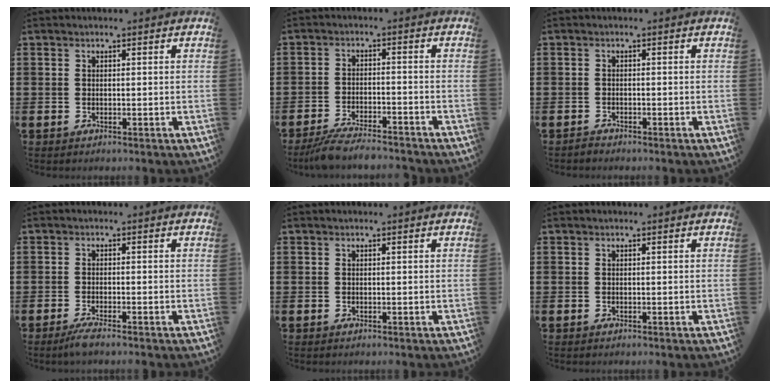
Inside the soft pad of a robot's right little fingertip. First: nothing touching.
{"total": 4.3, "force": [-4.0, 0.1, 1.6], "torque": [-0.033, -0.005, -0.078]}
{"total": 0.7, "force": [-0.7, 0.1, 0.0], "torque": [-0.002, -0.001, -0.015]}
{"total": 1.9, "force": [-1.3, 0.1, 1.3], "torque": [-0.022, 0.000, -0.025]}
{"total": 0.0}
{"total": 0.0}